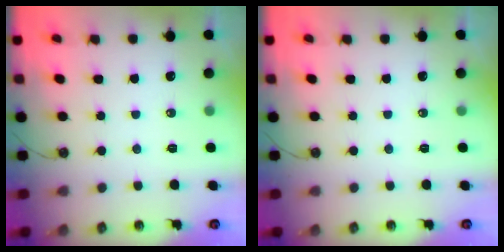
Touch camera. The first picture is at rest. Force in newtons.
{"total": 0.0}